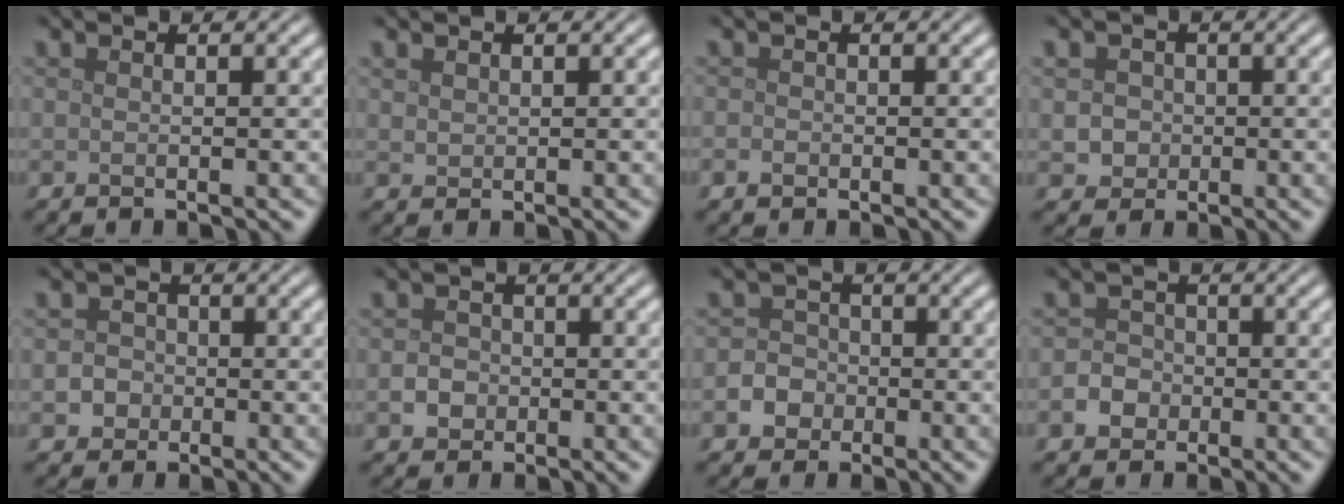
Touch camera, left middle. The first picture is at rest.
{"total": 0.9, "force": [0.6, 0.6, 0.2], "torque": [-0.008, -0.002, 0.015]}
{"total": 0.9, "force": [-0.4, 0.8, 0.3], "torque": [-0.003, -0.004, -0.010]}
{"total": 2.9, "force": [0.2, 2.7, 1.0], "torque": [-0.003, 0.009, 0.000]}
{"total": 2.2, "force": [-0.4, 2.0, 0.7], "torque": [0.012, 0.001, -0.017]}
{"total": 1.8, "force": [-0.4, 1.6, 0.7], "torque": [0.000, -0.001, -0.012]}
{"total": 3.0, "force": [-1.0, 2.7, 0.8], "torque": [0.009, 0.002, -0.027]}
{"total": 2.6, "force": [-0.9, 2.3, 0.7], "torque": [0.005, 0.004, -0.024]}